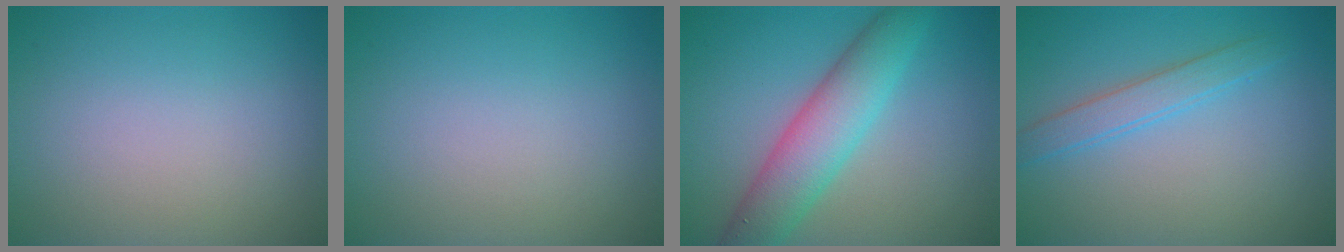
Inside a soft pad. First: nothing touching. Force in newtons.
{"total": 0.0}
{"total": 6.1, "press": 6.1, "slide": 0.2}
{"total": 2.3, "press": 2.3, "slide": 0.0}